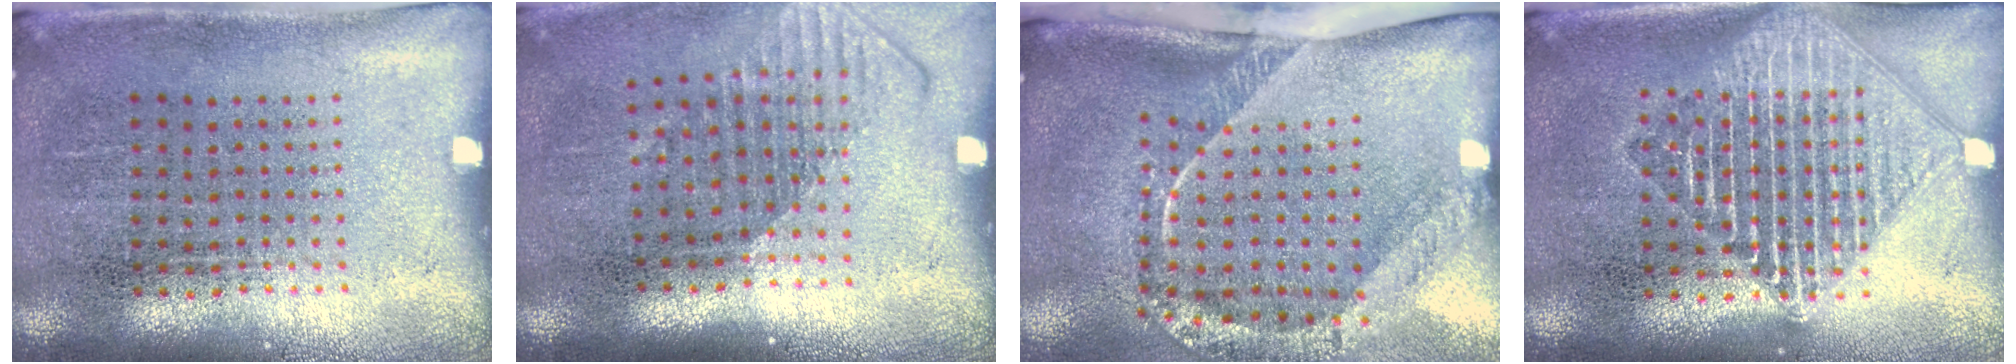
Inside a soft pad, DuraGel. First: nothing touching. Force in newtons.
{"total": 1.6, "press": 1.1, "slide": 1.1}
{"total": 2.6, "press": 1.7, "slide": 2.0}
{"total": 2.6, "press": 2.6, "slide": 0.3}